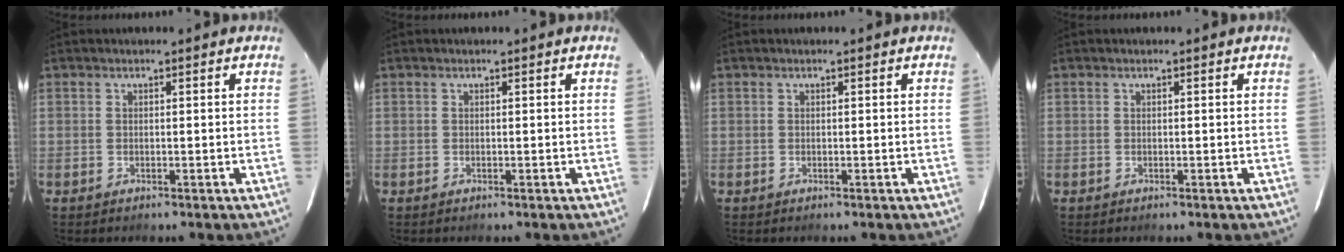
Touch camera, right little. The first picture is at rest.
{"total": 0.0}
{"total": 0.0}
{"total": 0.0}